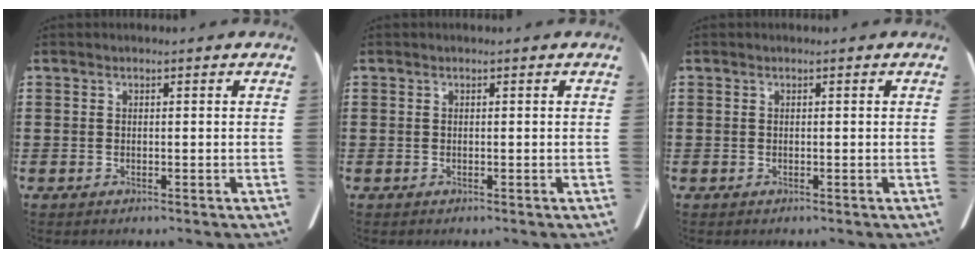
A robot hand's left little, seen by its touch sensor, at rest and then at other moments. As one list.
[{"total": 0.0}, {"total": 0.0}]